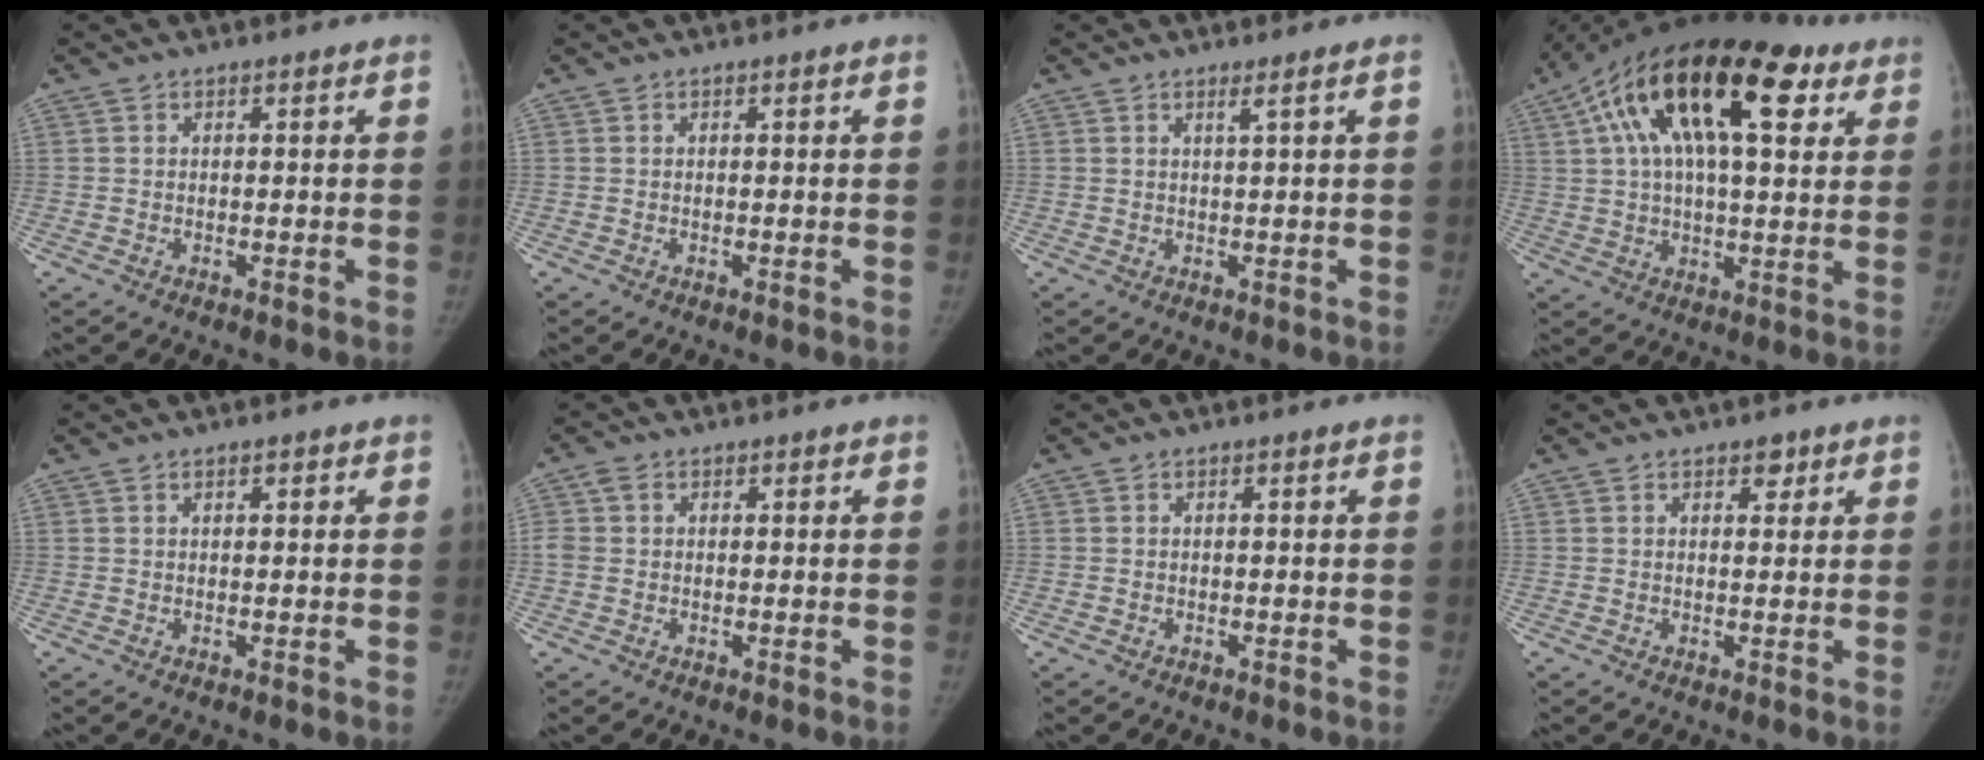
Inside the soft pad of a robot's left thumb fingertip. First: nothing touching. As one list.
[{"total": 0.0}, {"total": 1.4, "force": [0.7, -0.6, 1.1], "torque": [-0.022, -0.010, 0.019]}, {"total": 24.9, "force": [9.9, 10.7, 20.1], "torque": [-0.341, 0.028, 0.154]}, {"total": 0.9, "force": [0.4, 0.5, 0.6], "torque": [-0.008, 0.001, 0.004]}, {"total": 2.7, "force": [0.3, 2.2, 1.5], "torque": [-0.039, 0.010, 0.006]}, {"total": 0.0}, {"total": 1.8, "force": [1.1, 1.1, 0.9], "torque": [0.001, -0.005, 0.013]}]